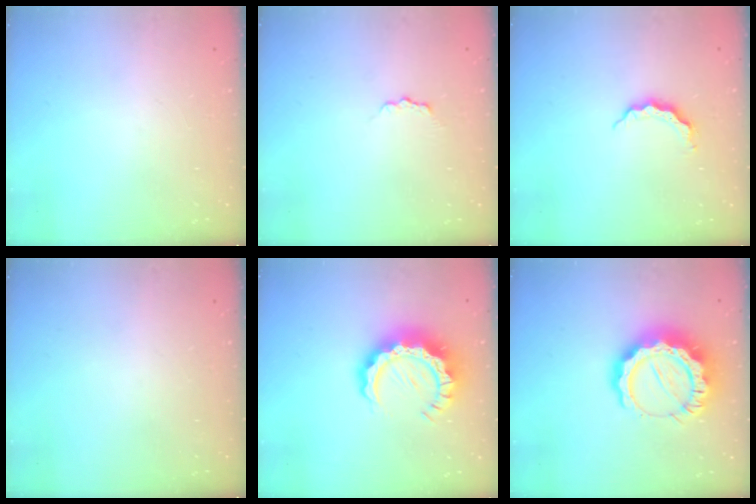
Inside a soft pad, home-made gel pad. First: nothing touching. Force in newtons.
{"total": 2.9, "press": 2.9, "slide": 0.3}
{"total": 4.8, "press": 4.8, "slide": 0.4}
{"total": 0.0}
{"total": 12.1, "press": 12.1, "slide": 1.1}
{"total": 16.8, "press": 16.7, "slide": 1.6}